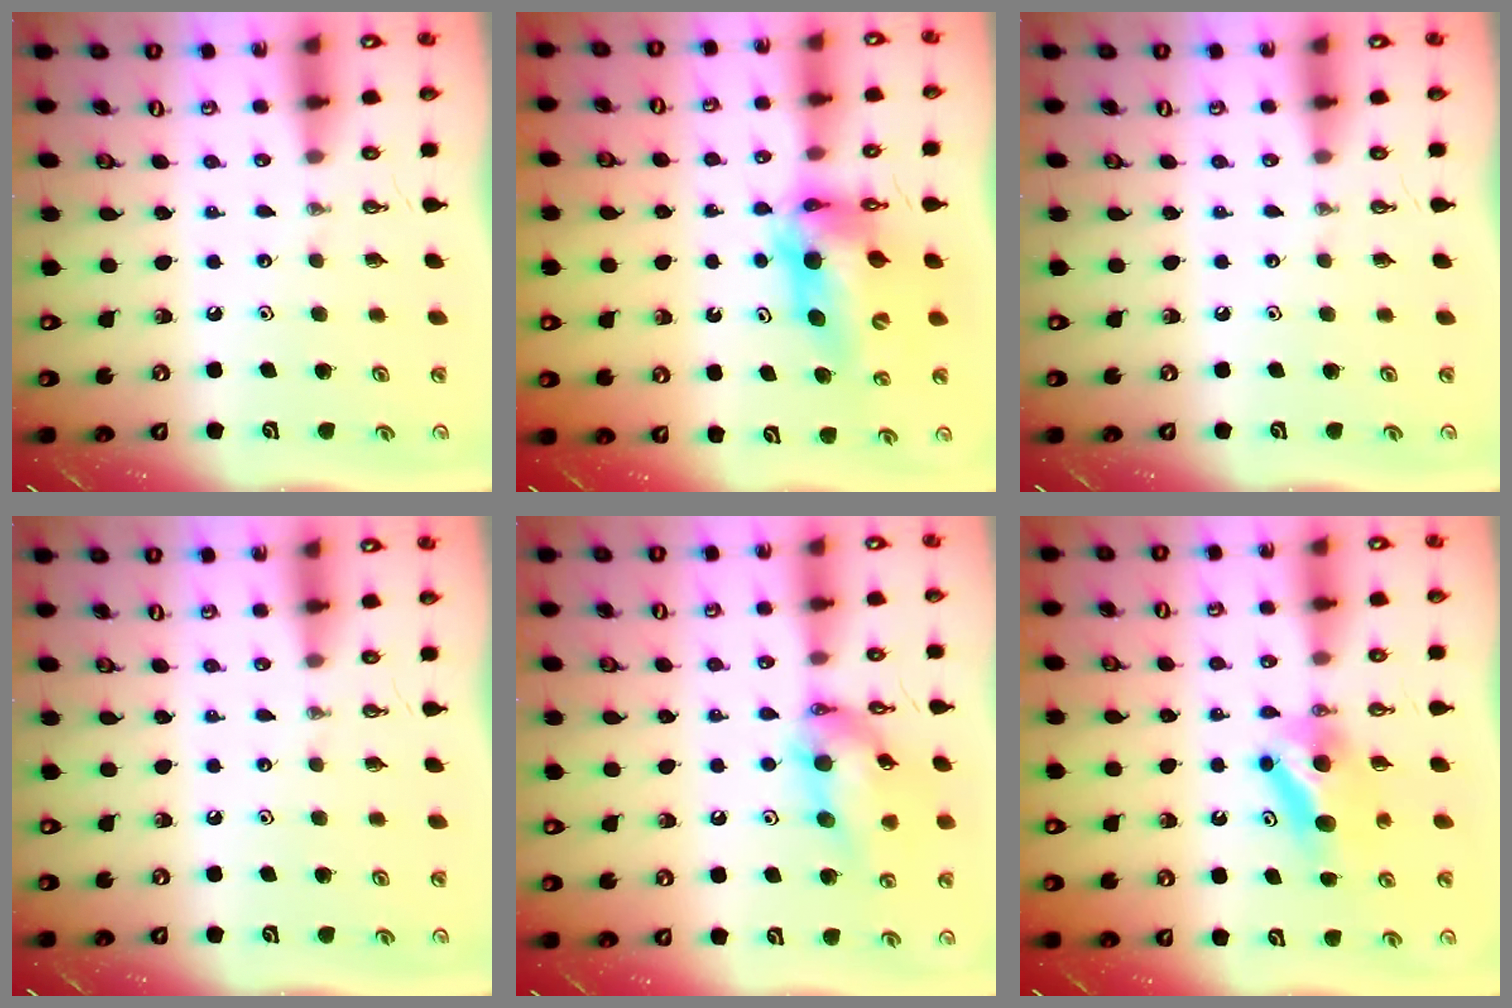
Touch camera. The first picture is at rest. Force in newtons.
{"total": 11.7, "press": 11.6, "slide": 1.0}
{"total": 0.0}
{"total": 0.0}
{"total": 14.6, "press": 14.5, "slide": 1.0}
{"total": 7.4, "press": 7.2, "slide": 1.8}